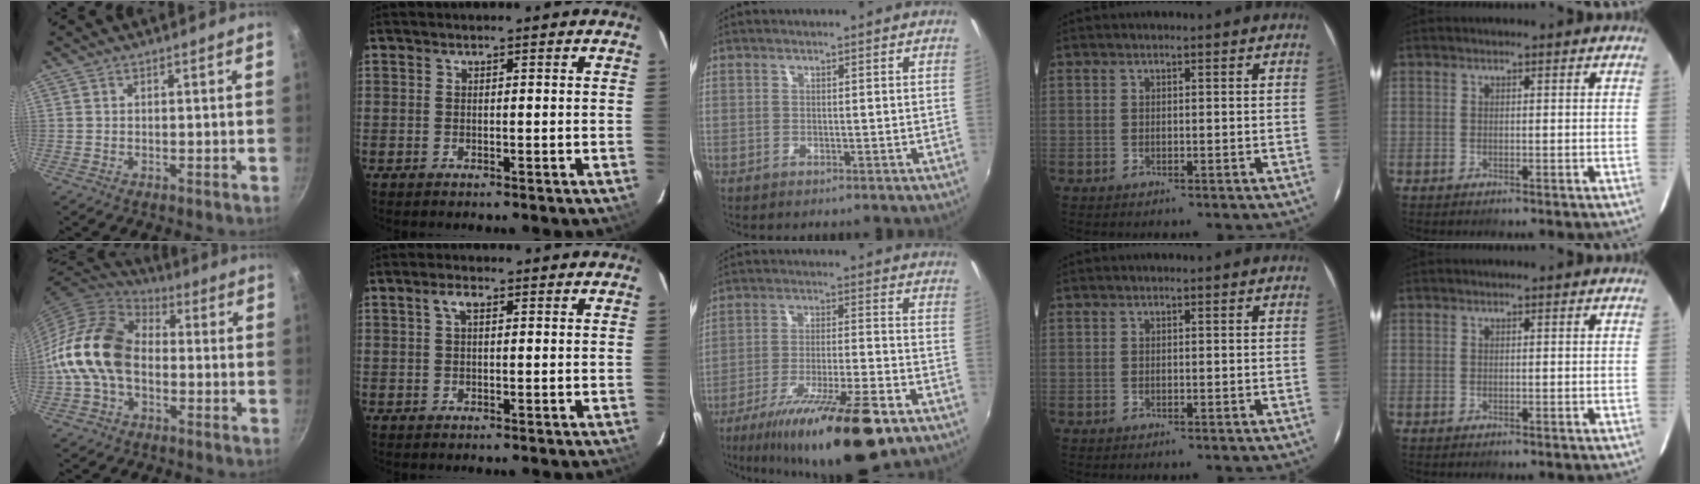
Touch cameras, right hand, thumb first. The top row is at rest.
{"thumb": {"total": 15.6, "force": [-1.9, 10.9, 11.0], "torque": [-0.181, 0.038, -0.052]}, "index": {"total": 2.0, "force": [0.7, 0.9, 1.7], "torque": [-0.034, 0.008, 0.012]}, "middle": {"total": 19.1, "force": [-12.5, 2.8, 14.1], "torque": [-0.249, -0.033, -0.204]}}